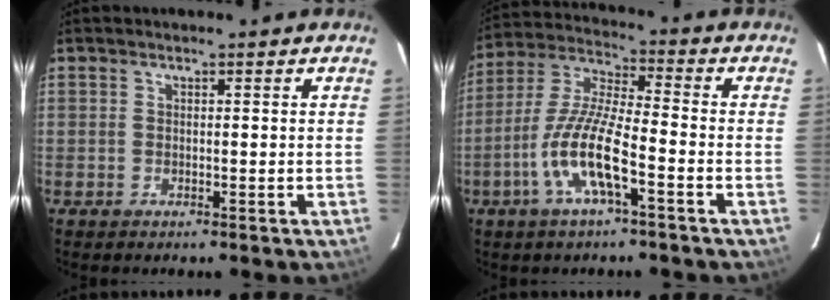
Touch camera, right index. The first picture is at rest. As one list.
[{"total": 12.0, "force": [-5.1, 2.0, 10.7], "torque": [-0.225, -0.005, -0.101]}]